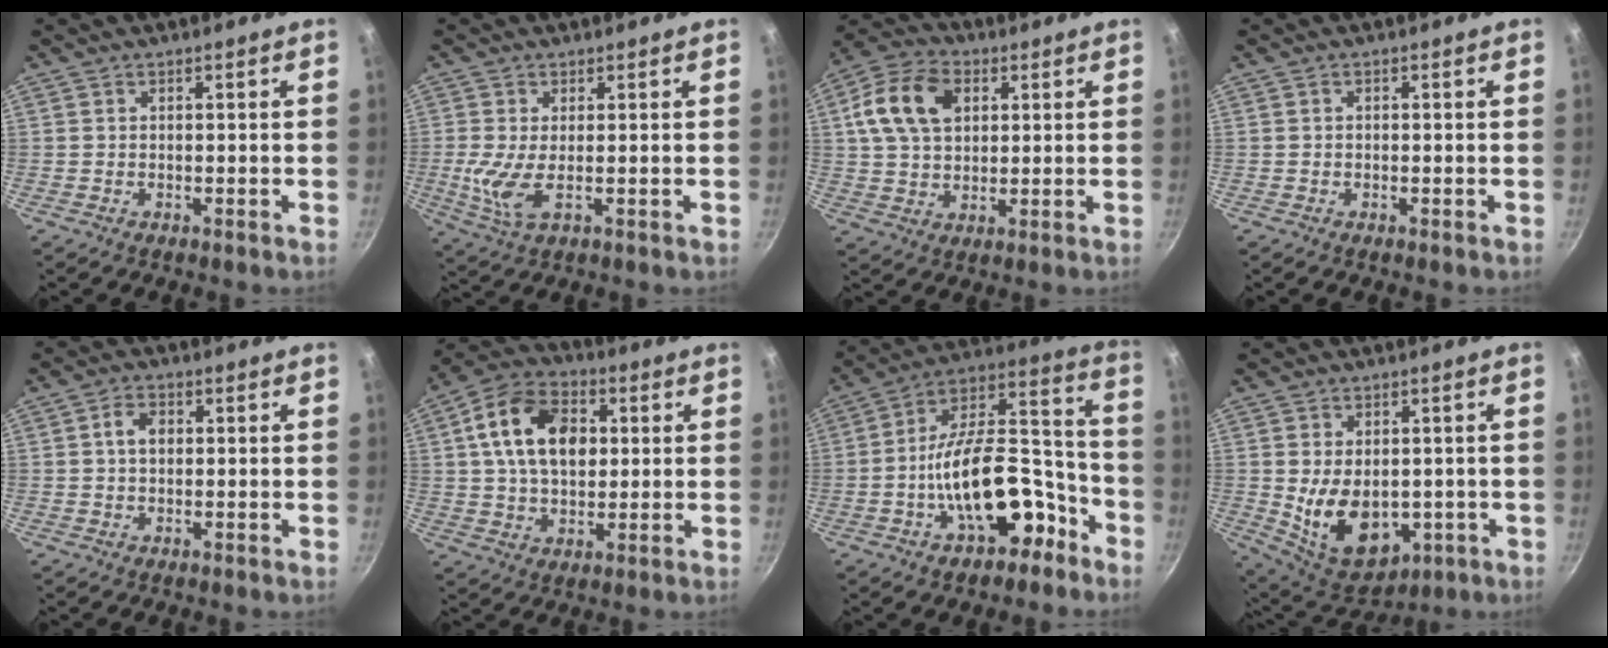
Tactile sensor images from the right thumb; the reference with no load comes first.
{"total": 5.8, "force": [-0.1, 2.1, 5.4], "torque": [-0.120, -0.011, 0.003]}
{"total": 13.5, "force": [3.9, 9.4, 8.8], "torque": [-0.145, 0.008, 0.058]}
{"total": 0.6, "force": [-0.1, 0.5, 0.3], "torque": [-0.004, 0.004, -0.001]}
{"total": 3.7, "force": [0.4, 2.6, 2.6], "torque": [-0.035, 0.010, 0.003]}
{"total": 15.8, "force": [3.1, 10.7, 11.2], "torque": [-0.168, 0.013, 0.039]}
{"total": 20.7, "force": [-8.5, 10.6, 15.7], "torque": [-0.198, 0.093, -0.124]}
{"total": 14.2, "force": [-1.5, 9.6, 10.4], "torque": [-0.136, -0.015, 0.004]}